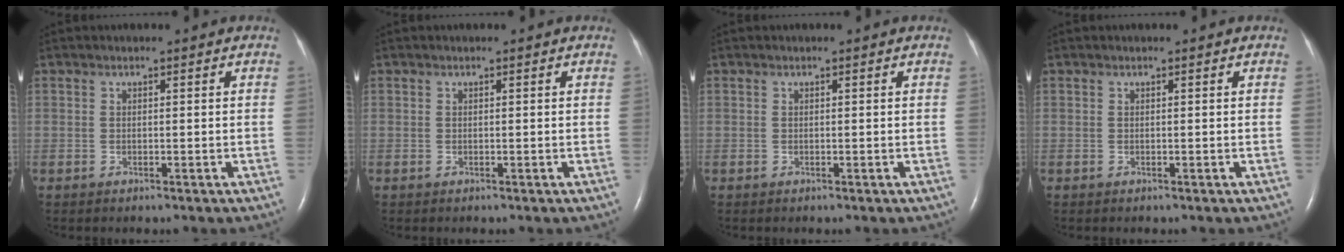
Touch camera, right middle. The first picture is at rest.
{"total": 0.0}
{"total": 0.0}
{"total": 0.0}